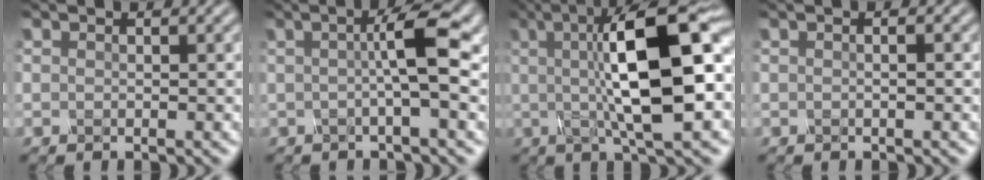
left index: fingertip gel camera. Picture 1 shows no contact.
{"total": 4.8, "force": [0.4, 0.7, 4.7], "torque": [-0.073, 0.006, 0.001]}
{"total": 12.6, "force": [1.4, 3.2, 12.1], "torque": [-0.179, 0.014, 0.020]}
{"total": 1.1, "force": [0.2, 0.4, 1.0], "torque": [-0.006, -0.008, -0.002]}